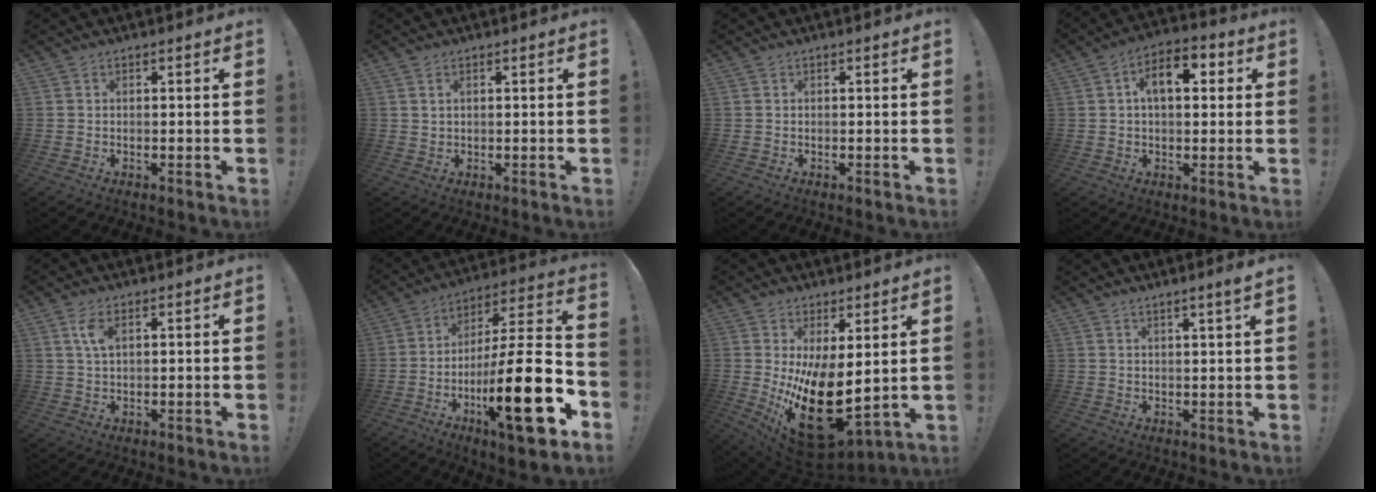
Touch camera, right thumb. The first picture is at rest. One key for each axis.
{"total": 1.3, "fx": 0.7, "fy": 0.7, "fz": 0.8, "tx": -0.017, "ty": 0.002, "tz": 0.012}
{"total": 0.0}
{"total": 10.0, "fx": 2.3, "fy": 5.6, "fz": 7.9, "tx": -0.116, "ty": 0.007, "tz": 0.038}
{"total": 4.4, "fx": 1.7, "fy": 1.8, "fz": 3.6, "tx": -0.068, "ty": 0.001, "tz": 0.028}
{"total": 25.8, "fx": -9.1, "fy": 5.7, "fz": 23.5, "tx": -0.391, "ty": 0.034, "tz": -0.151}
{"total": 20.0, "fx": -0.4, "fy": 10.1, "fz": 17.2, "tx": -0.271, "ty": -0.025, "tz": 0.021}
{"total": 2.9, "fx": 2.0, "fy": -0.5, "fz": 2.0, "tx": -0.029, "ty": -0.012, "tz": 0.032}